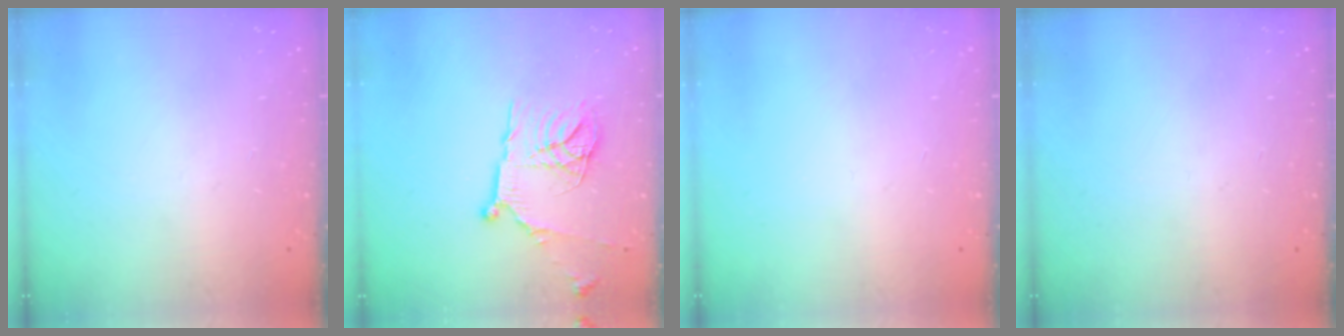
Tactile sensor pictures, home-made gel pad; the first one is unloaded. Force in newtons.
{"total": 15.2, "press": 15.2, "slide": 0.8}
{"total": 0.0}
{"total": 0.0}